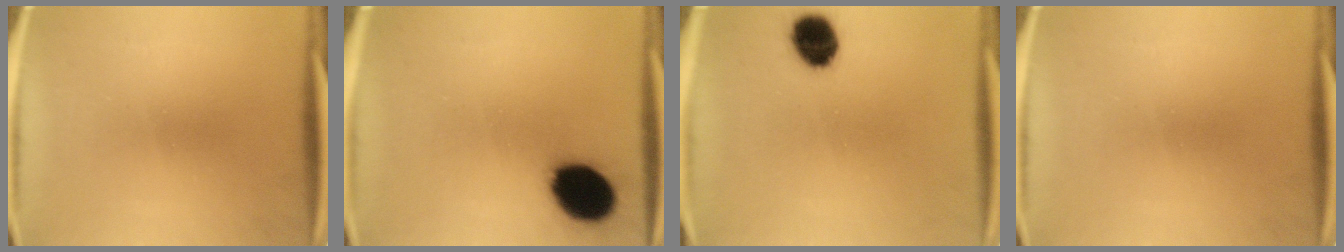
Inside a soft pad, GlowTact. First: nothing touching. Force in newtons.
{"total": 14.7}
{"total": 9.1}
{"total": 0.0}